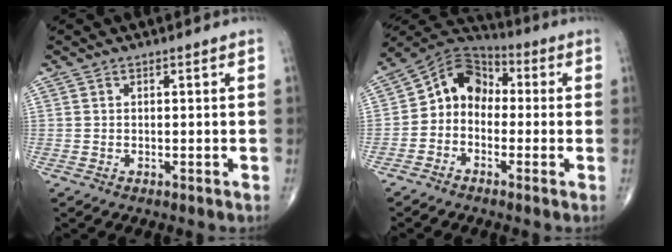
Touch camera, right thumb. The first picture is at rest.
{"total": 9.5, "force": [-1.0, 7.7, 5.6], "torque": [-0.070, 0.049, -0.038]}